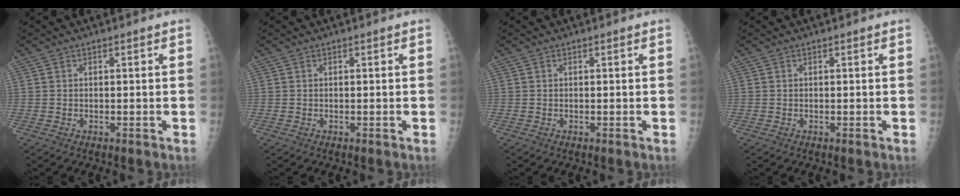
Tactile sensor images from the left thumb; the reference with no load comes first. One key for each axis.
{"total": 0.0}
{"total": 0.0}
{"total": 0.0}